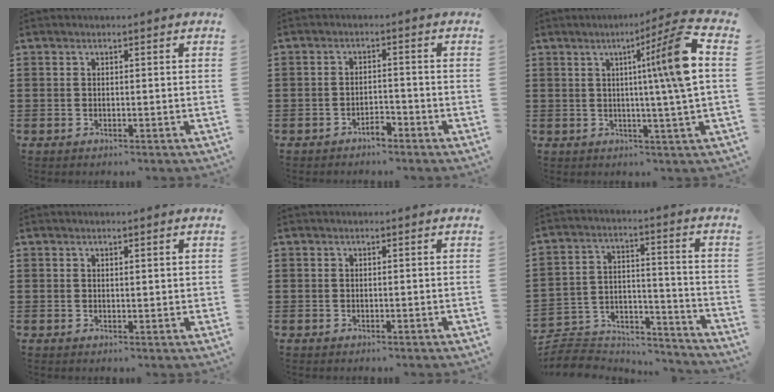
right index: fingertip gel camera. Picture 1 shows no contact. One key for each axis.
{"total": 2.4, "fx": -2.1, "fy": 0.6, "fz": 1.0, "tx": -0.024, "ty": 0.004, "tz": -0.042}
{"total": 12.2, "fx": 2.4, "fy": -1.0, "fz": 11.9, "tx": -0.190, "ty": -0.012, "tz": 0.022}
{"total": 0.8, "fx": 0.6, "fy": 0.2, "fz": 0.5, "tx": -0.010, "ty": 0.003, "tz": 0.010}
{"total": 0.0}
{"total": 6.6, "fx": -6.3, "fy": 1.6, "fz": 0.9, "tx": -0.030, "ty": 0.006, "tz": -0.130}